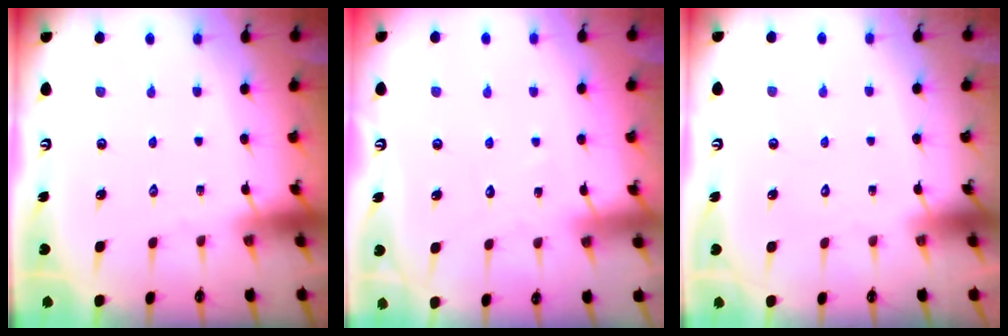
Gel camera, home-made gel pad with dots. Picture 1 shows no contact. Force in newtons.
{"total": 3.0, "press": 3.0, "slide": 0.2}
{"total": 1.6, "press": 1.6, "slide": 0.1}